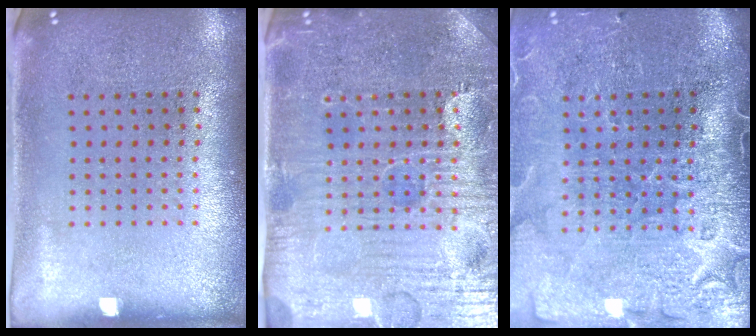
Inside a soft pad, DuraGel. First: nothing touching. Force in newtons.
{"total": 5.1, "press": 4.8, "slide": 1.8}
{"total": 4.0, "press": 3.5, "slide": 2.0}